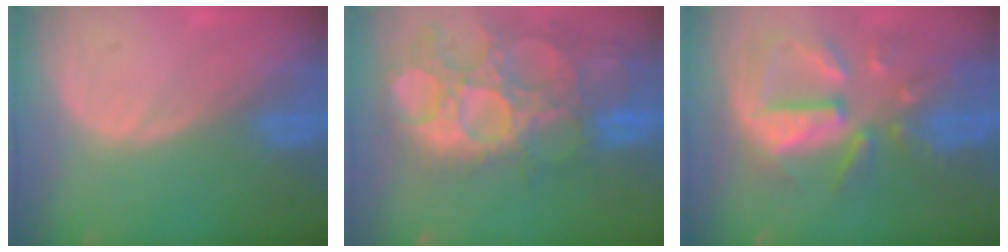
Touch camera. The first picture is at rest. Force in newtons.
{"total": 15.0, "press": 12.6, "slide": 8.1}
{"total": 10.7, "press": 9.5, "slide": 4.9}